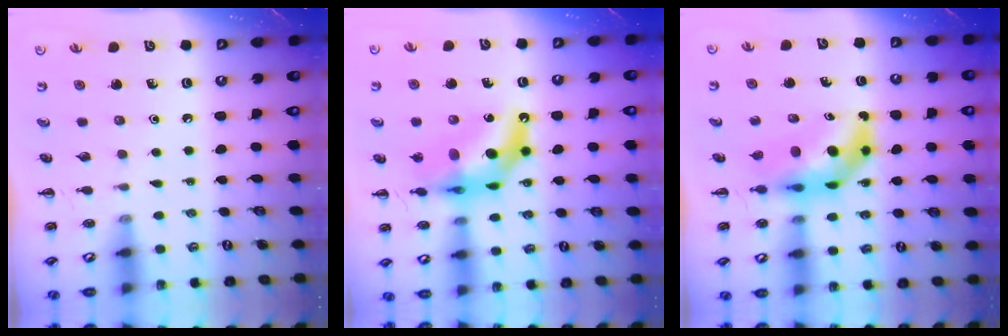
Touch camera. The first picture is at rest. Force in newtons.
{"total": 15.1, "press": 14.6, "slide": 3.8}
{"total": 7.5, "press": 7.1, "slide": 2.3}